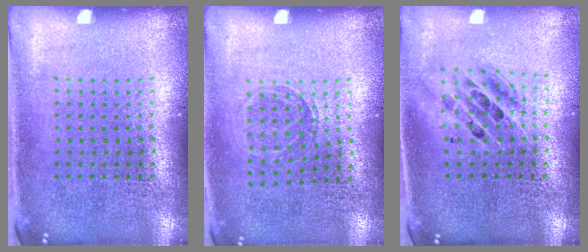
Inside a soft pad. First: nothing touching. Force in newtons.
{"total": 0.8, "press": 0.8, "slide": 0.1}
{"total": 1.5, "press": 1.3, "slide": 0.8}